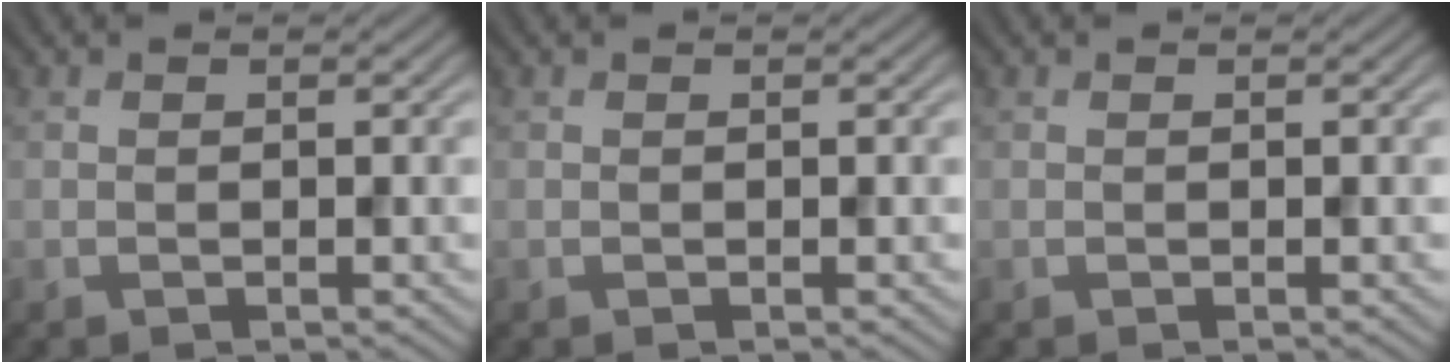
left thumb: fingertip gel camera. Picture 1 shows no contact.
{"total": 0.0}
{"total": 0.0}